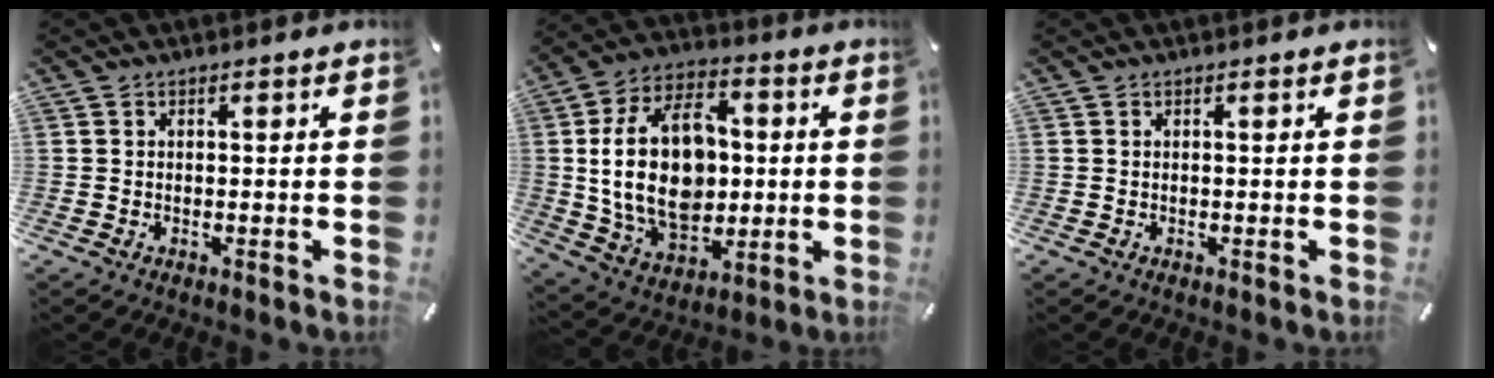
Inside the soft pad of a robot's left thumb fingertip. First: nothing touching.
{"total": 21.4, "force": [0.5, 15.4, 14.8], "torque": [-0.289, 0.005, 0.009]}
{"total": 0.0}